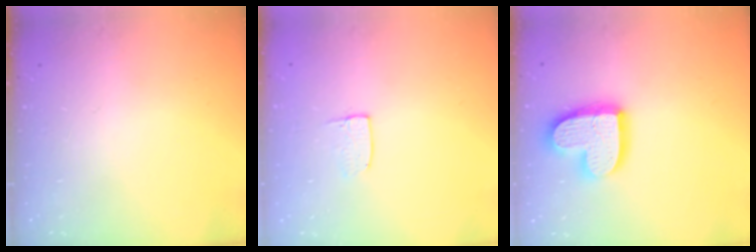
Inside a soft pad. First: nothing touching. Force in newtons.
{"total": 3.6, "press": 3.6, "slide": 0.3}
{"total": 16.4, "press": 16.4, "slide": 1.1}